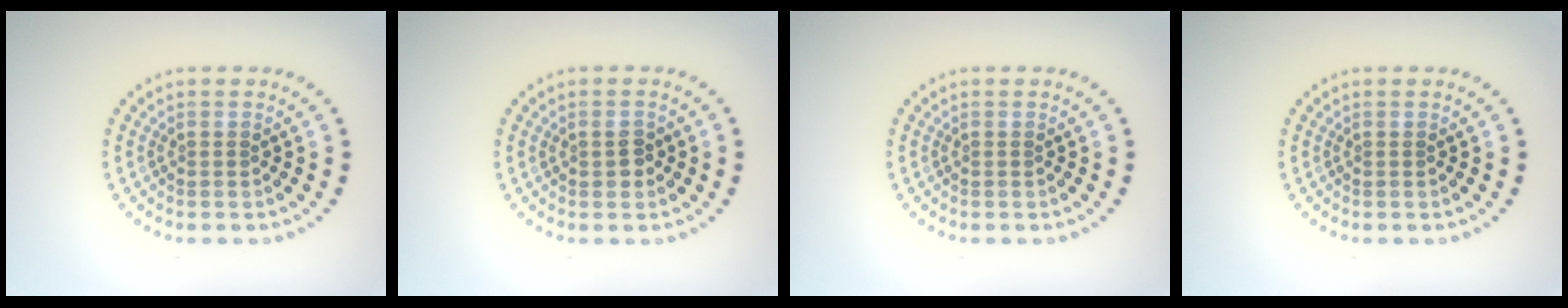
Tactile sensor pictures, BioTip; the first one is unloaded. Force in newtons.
{"total": 1.5, "press": 1.5, "slide": 0.3}
{"total": 0.0}
{"total": 0.0}